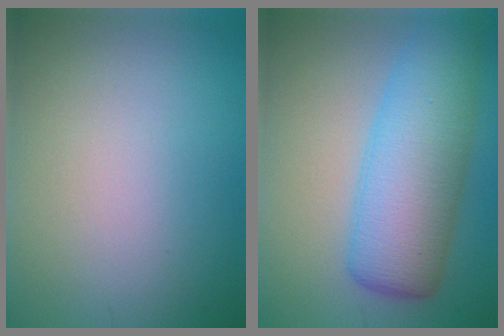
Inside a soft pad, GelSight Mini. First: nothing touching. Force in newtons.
{"total": 6.7, "press": 6.7, "slide": 0.1}